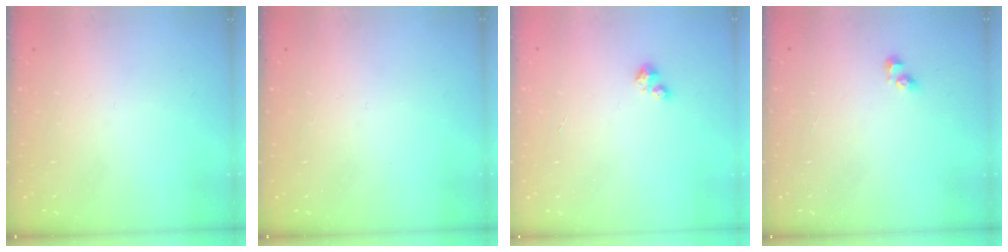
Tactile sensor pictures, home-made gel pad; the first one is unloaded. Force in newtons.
{"total": 0.0}
{"total": 1.7, "press": 1.7, "slide": 0.2}
{"total": 2.0, "press": 2.0, "slide": 0.3}